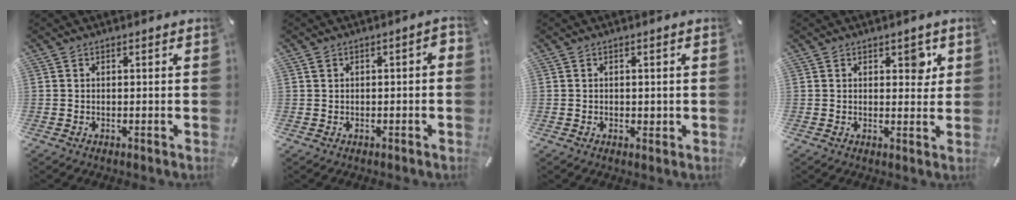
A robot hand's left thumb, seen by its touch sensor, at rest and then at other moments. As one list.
[{"total": 2.0, "force": [-0.6, 1.4, 1.3], "torque": [-0.023, 0.009, -0.014]}, {"total": 1.0, "force": [-0.1, 0.9, 0.4], "torque": [-0.002, 0.000, -0.005]}, {"total": 3.7, "force": [1.7, 2.2, 2.5], "torque": [-0.007, -0.012, 0.017]}]